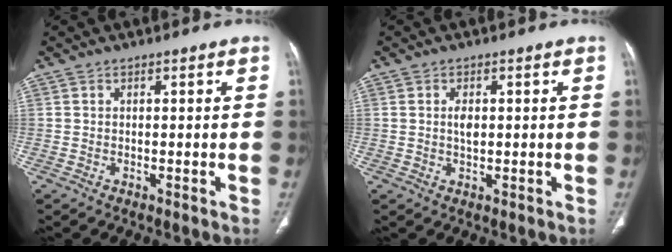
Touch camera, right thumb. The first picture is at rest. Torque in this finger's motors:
{"motor_torque": [0.54, 0.41, 0.28, -0.40, -0.01]}